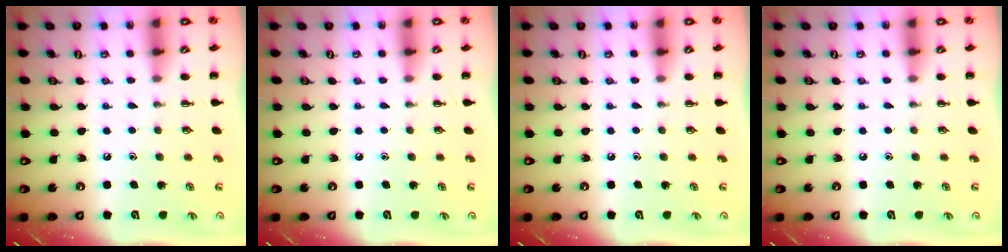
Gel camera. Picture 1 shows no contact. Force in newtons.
{"total": 0.0}
{"total": 0.0}
{"total": 0.0}